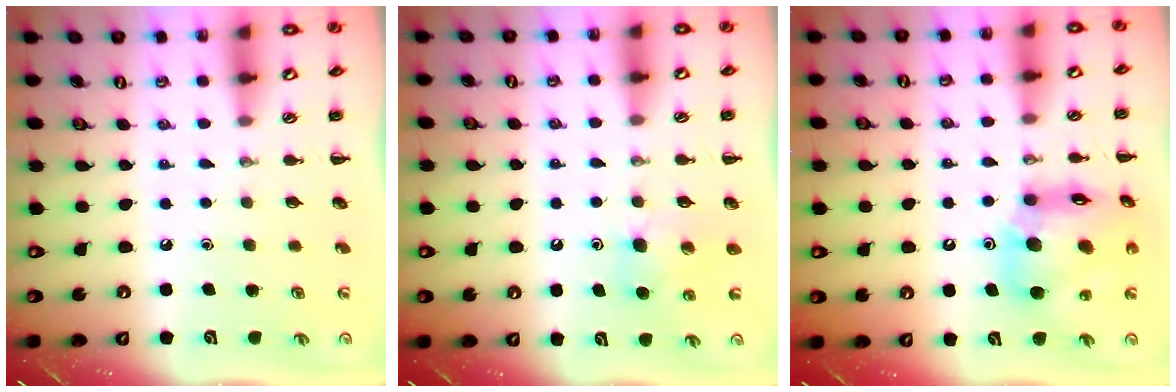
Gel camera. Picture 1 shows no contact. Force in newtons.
{"total": 6.2, "press": 6.1, "slide": 1.5}
{"total": 17.1, "press": 16.3, "slide": 5.0}